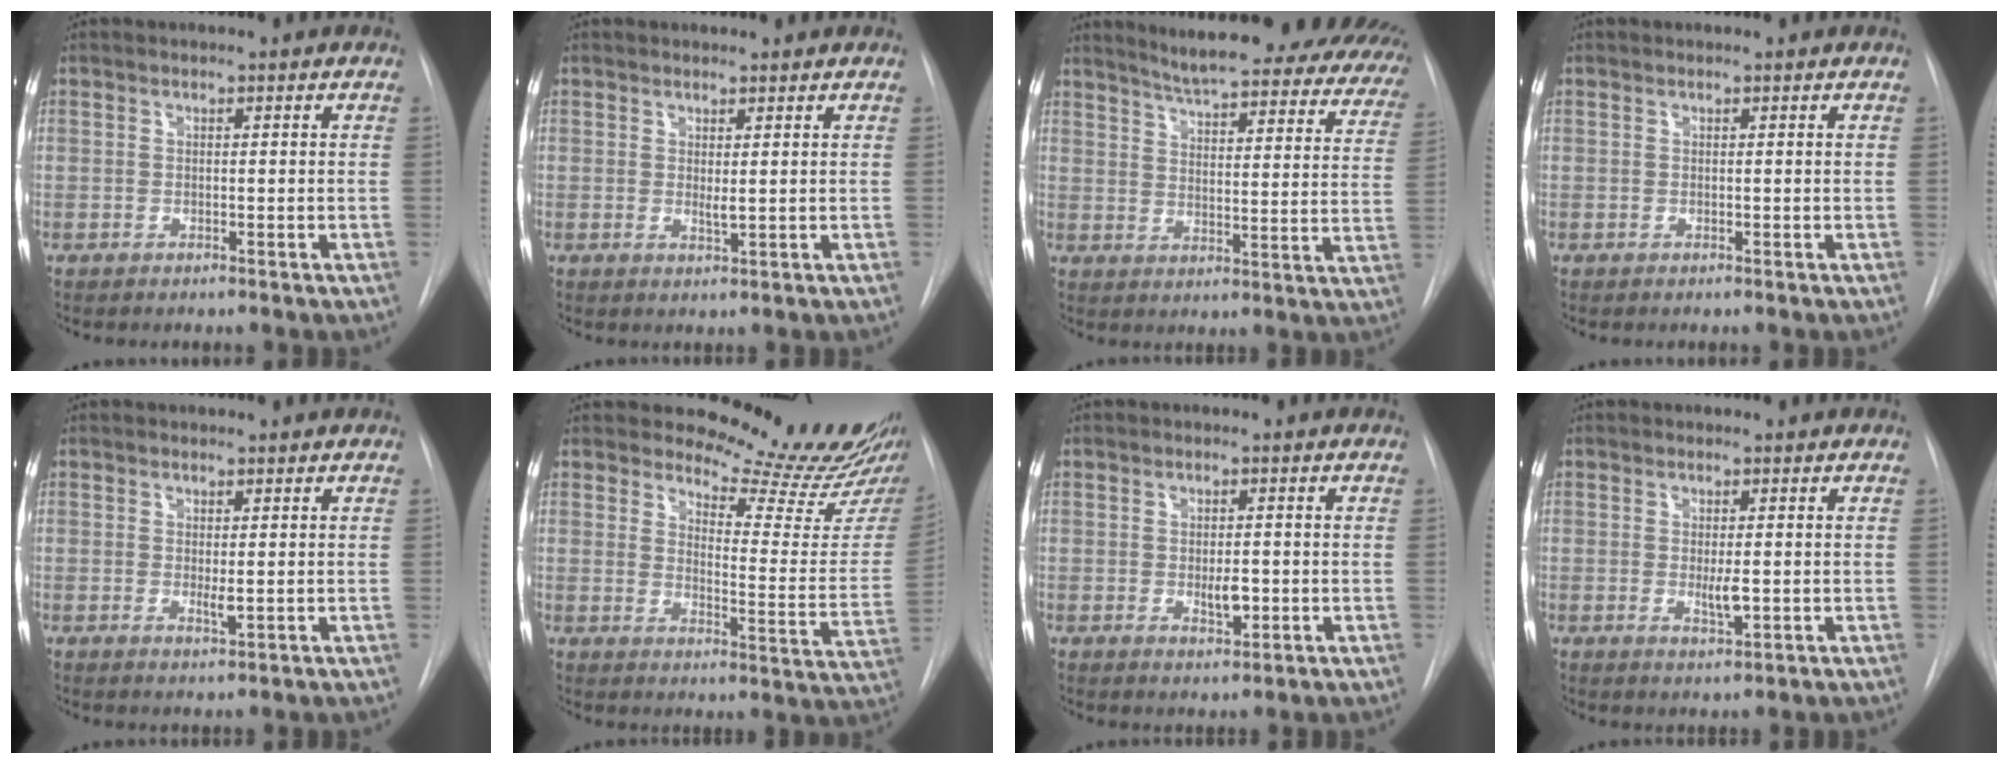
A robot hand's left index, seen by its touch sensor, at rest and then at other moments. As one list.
[{"total": 1.4, "force": [0.8, 0.3, 1.2], "torque": [-0.024, -0.006, 0.016]}, {"total": 26.5, "force": [23.4, 4.4, 11.6], "torque": [-0.155, -0.065, 0.269]}, {"total": 0.0}, {"total": 1.5, "force": [0.3, 0.4, 1.4], "torque": [-0.025, -0.005, 0.008]}, {"total": 15.9, "force": [15.1, 1.0, 5.1], "torque": [-0.062, -0.112, 0.173]}, {"total": 2.7, "force": [-0.4, 1.2, 2.4], "torque": [-0.039, -0.003, -0.003]}, {"total": 2.4, "force": [0.0, 0.6, 2.3], "torque": [-0.041, -0.006, 0.002]}]